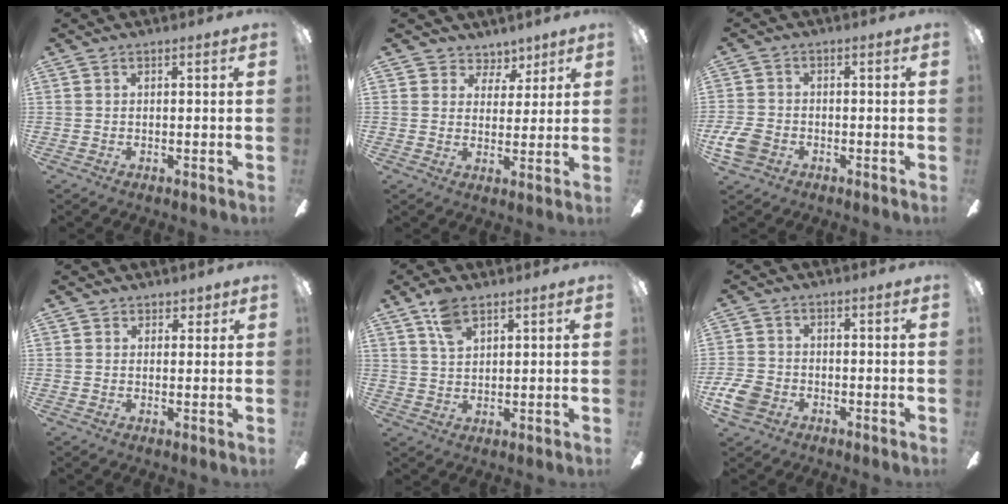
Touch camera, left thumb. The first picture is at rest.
{"total": 4.7, "force": [3.6, 3.1, -0.2], "torque": [0.011, -0.021, 0.064]}
{"total": 6.1, "force": [-2.5, 4.4, 3.3], "torque": [-0.082, 0.013, -0.049]}
{"total": 2.6, "force": [1.9, 1.8, 0.0], "torque": [0.012, -0.004, 0.033]}
{"total": 6.3, "force": [4.0, 3.0, 3.8], "torque": [-0.077, -0.003, 0.074]}
{"total": 6.3, "force": [-2.7, 4.7, 3.2], "torque": [-0.081, 0.015, -0.053]}